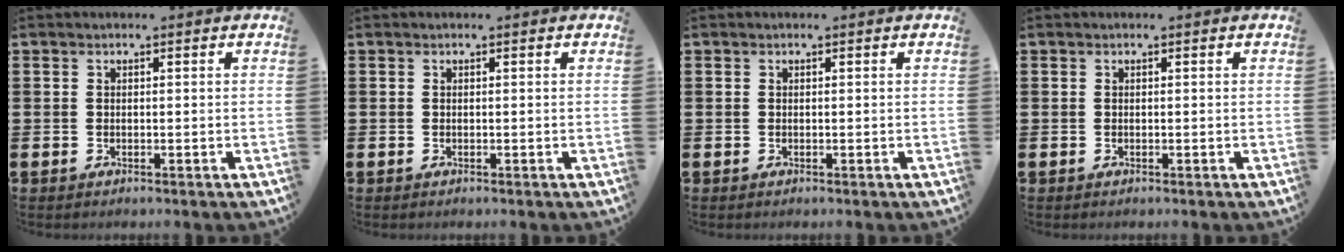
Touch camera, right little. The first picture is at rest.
{"total": 0.0}
{"total": 0.0}
{"total": 0.0}